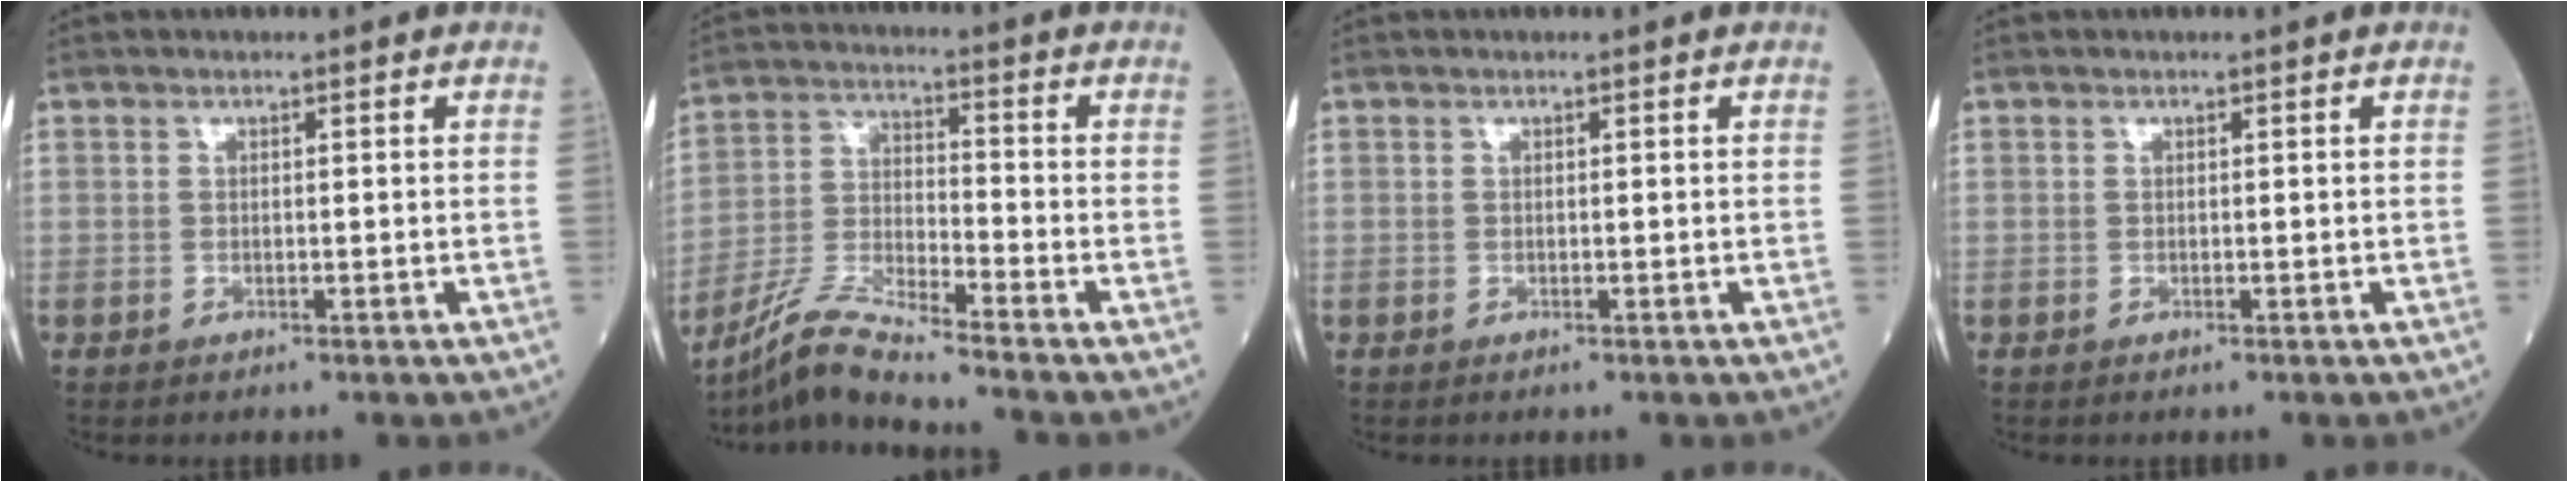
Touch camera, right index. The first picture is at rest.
{"total": 8.5, "force": [-7.8, -1.6, 3.0], "torque": [-0.077, -0.019, -0.152]}
{"total": 0.0}
{"total": 0.0}